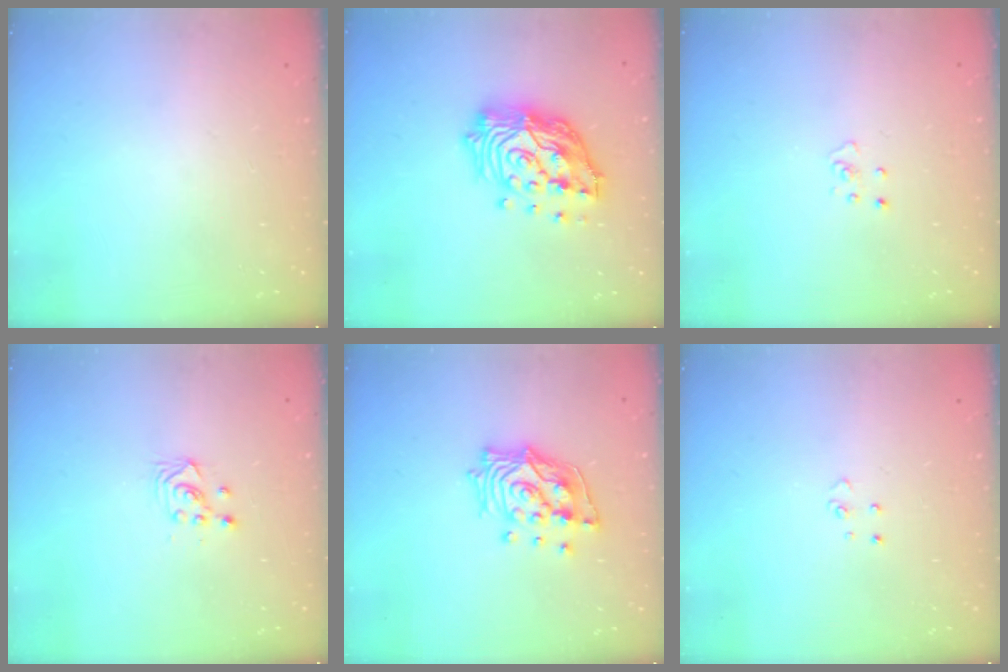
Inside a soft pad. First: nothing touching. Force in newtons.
{"total": 19.7, "press": 19.5, "slide": 2.7}
{"total": 2.8, "press": 2.7, "slide": 0.3}
{"total": 3.3, "press": 3.2, "slide": 0.3}
{"total": 14.3, "press": 14.2, "slide": 1.9}
{"total": 3.3, "press": 3.3, "slide": 0.3}